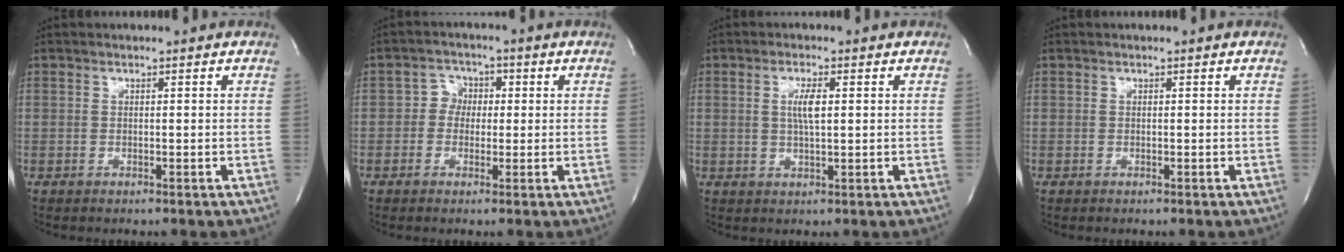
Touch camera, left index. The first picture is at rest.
{"total": 3.5, "force": [-0.2, 3.1, 1.6], "torque": [-0.022, 0.015, -0.009]}
{"total": 3.5, "force": [0.5, 0.6, 3.4], "torque": [-0.070, -0.002, 0.010]}
{"total": 0.0}